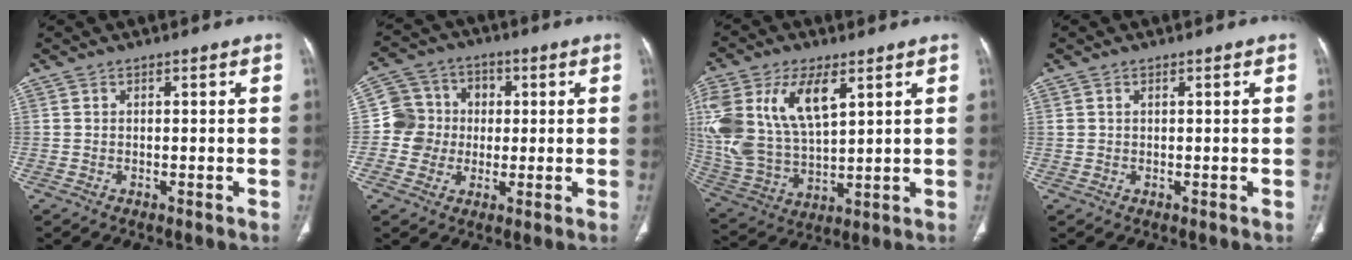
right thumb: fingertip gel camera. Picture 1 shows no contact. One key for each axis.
{"total": 8.9, "fx": -0.2, "fy": 8.7, "fz": 2.0, "tx": 0.003, "ty": 0.020, "tz": -0.010}
{"total": 21.9, "fx": 8.2, "fy": 11.8, "fz": 16.5, "tx": -0.361, "ty": -0.013, "tz": 0.163}
{"total": 0.9, "fx": 0.4, "fy": 0.6, "fz": 0.6, "tx": -0.016, "ty": 0.007, "tz": 0.012}